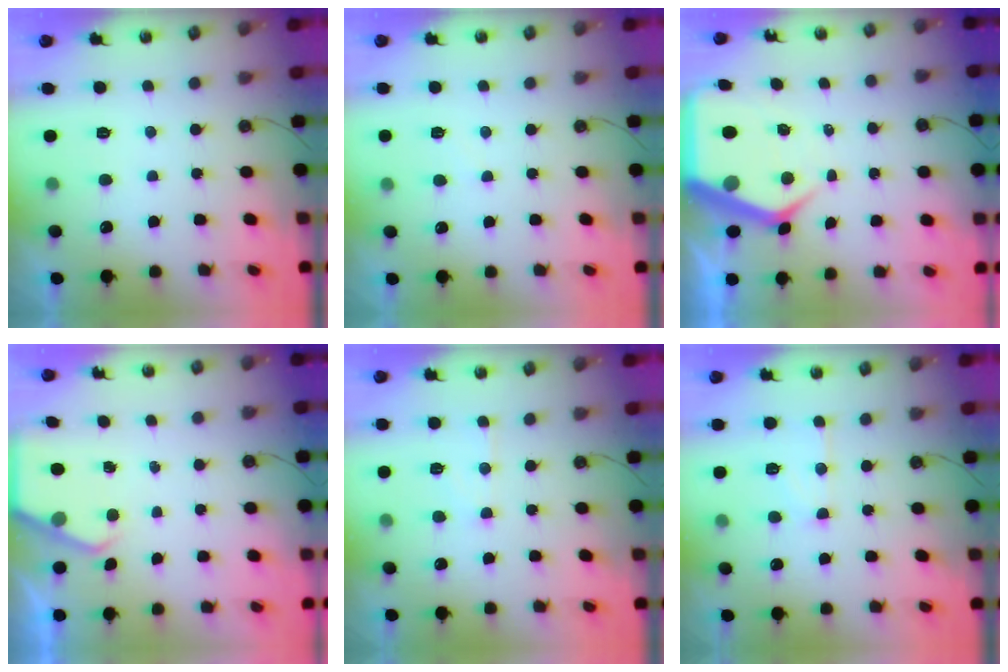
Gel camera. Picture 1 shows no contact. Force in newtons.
{"total": 2.5, "press": 2.5, "slide": 0.3}
{"total": 9.5, "press": 9.4, "slide": 0.9}
{"total": 2.2, "press": 2.1, "slide": 0.3}
{"total": 6.4, "press": 6.4, "slide": 0.2}
{"total": 8.0, "press": 7.9, "slide": 0.6}